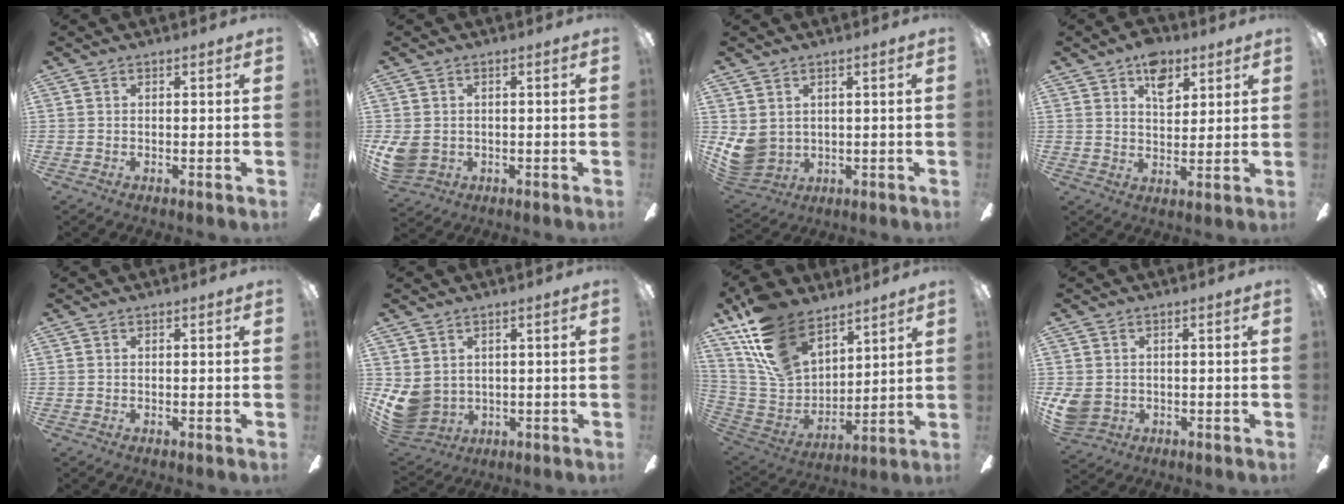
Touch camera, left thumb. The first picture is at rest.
{"total": 5.8, "force": [0.2, 5.0, 2.9], "torque": [-0.080, 0.005, 0.006]}
{"total": 6.4, "force": [2.0, 5.6, 2.6], "torque": [-0.078, -0.014, 0.038]}
{"total": 8.6, "force": [5.0, 5.2, 4.7], "torque": [-0.056, -0.013, 0.087]}
{"total": 0.0}
{"total": 6.8, "force": [1.6, 6.0, 2.8], "torque": [-0.088, -0.016, 0.031]}
{"total": 18.5, "force": [12.5, 10.3, 9.0], "torque": [-0.207, -0.063, 0.238]}
{"total": 5.2, "force": [0.3, 4.7, 2.2], "torque": [-0.064, 0.004, 0.009]}